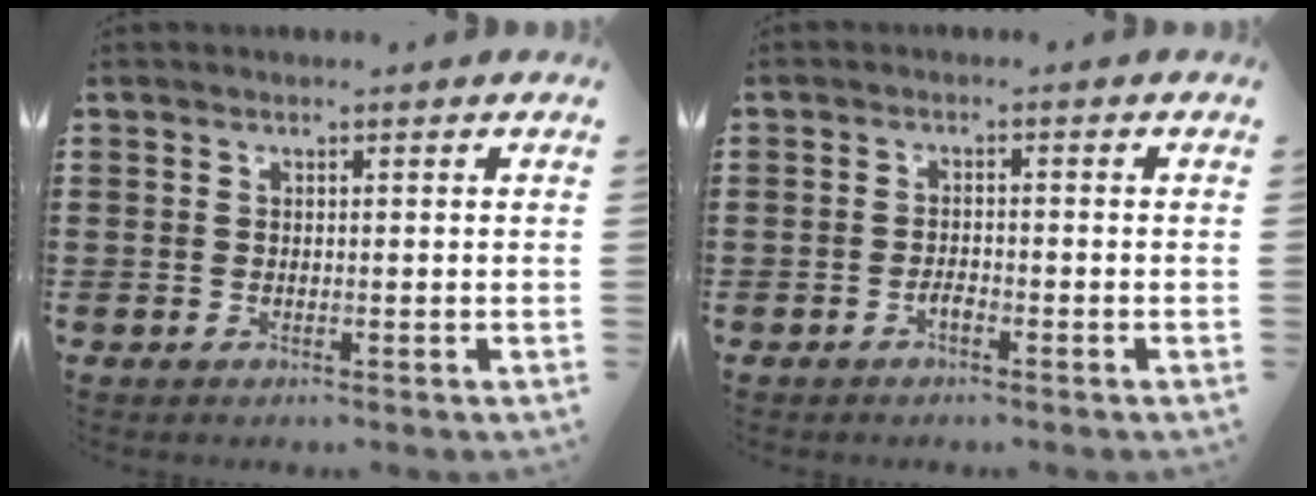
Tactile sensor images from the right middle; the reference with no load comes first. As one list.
[{"total": 1.6, "force": [-1.1, 0.5, 1.0], "torque": [-0.022, -0.001, -0.020]}]